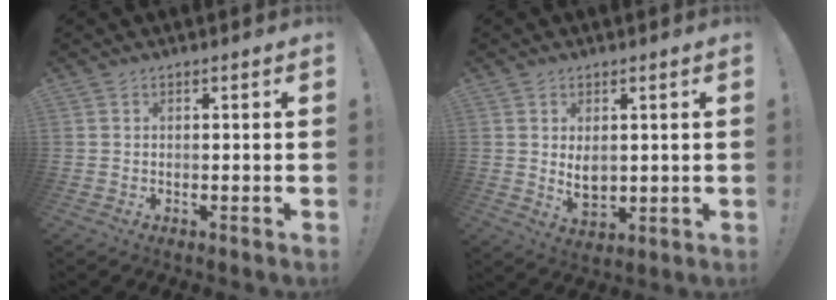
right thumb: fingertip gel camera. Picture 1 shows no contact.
{"total": 5.0, "force": [1.6, 3.3, 3.4], "torque": [-0.046, -0.012, 0.028]}